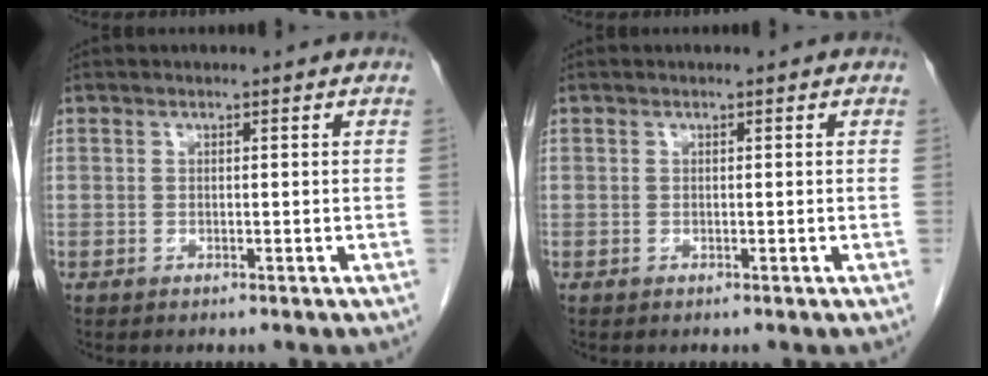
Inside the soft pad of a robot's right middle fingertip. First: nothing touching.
{"total": 0.0}